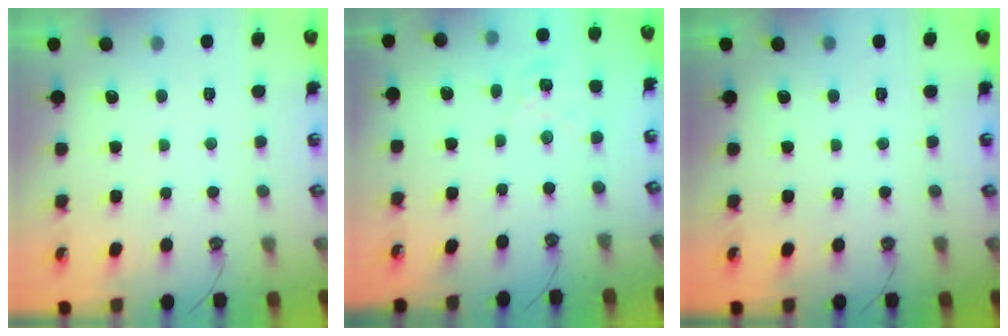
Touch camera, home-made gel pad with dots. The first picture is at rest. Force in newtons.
{"total": 1.6, "press": 1.6, "slide": 0.2}
{"total": 0.0}